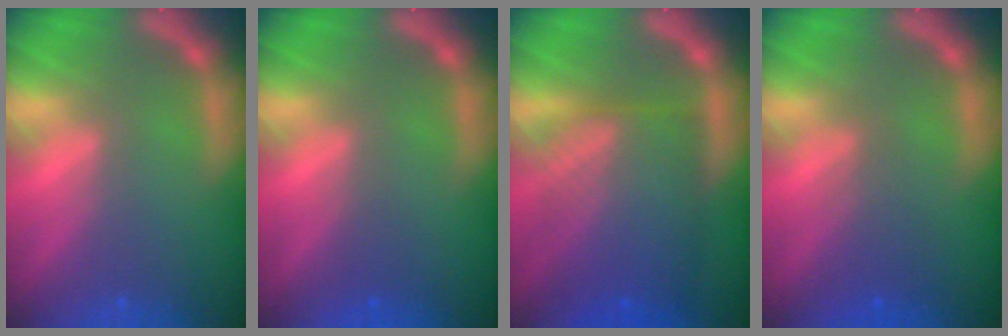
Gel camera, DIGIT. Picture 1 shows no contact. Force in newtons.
{"total": 1.0}
{"total": 9.5}
{"total": 2.5}